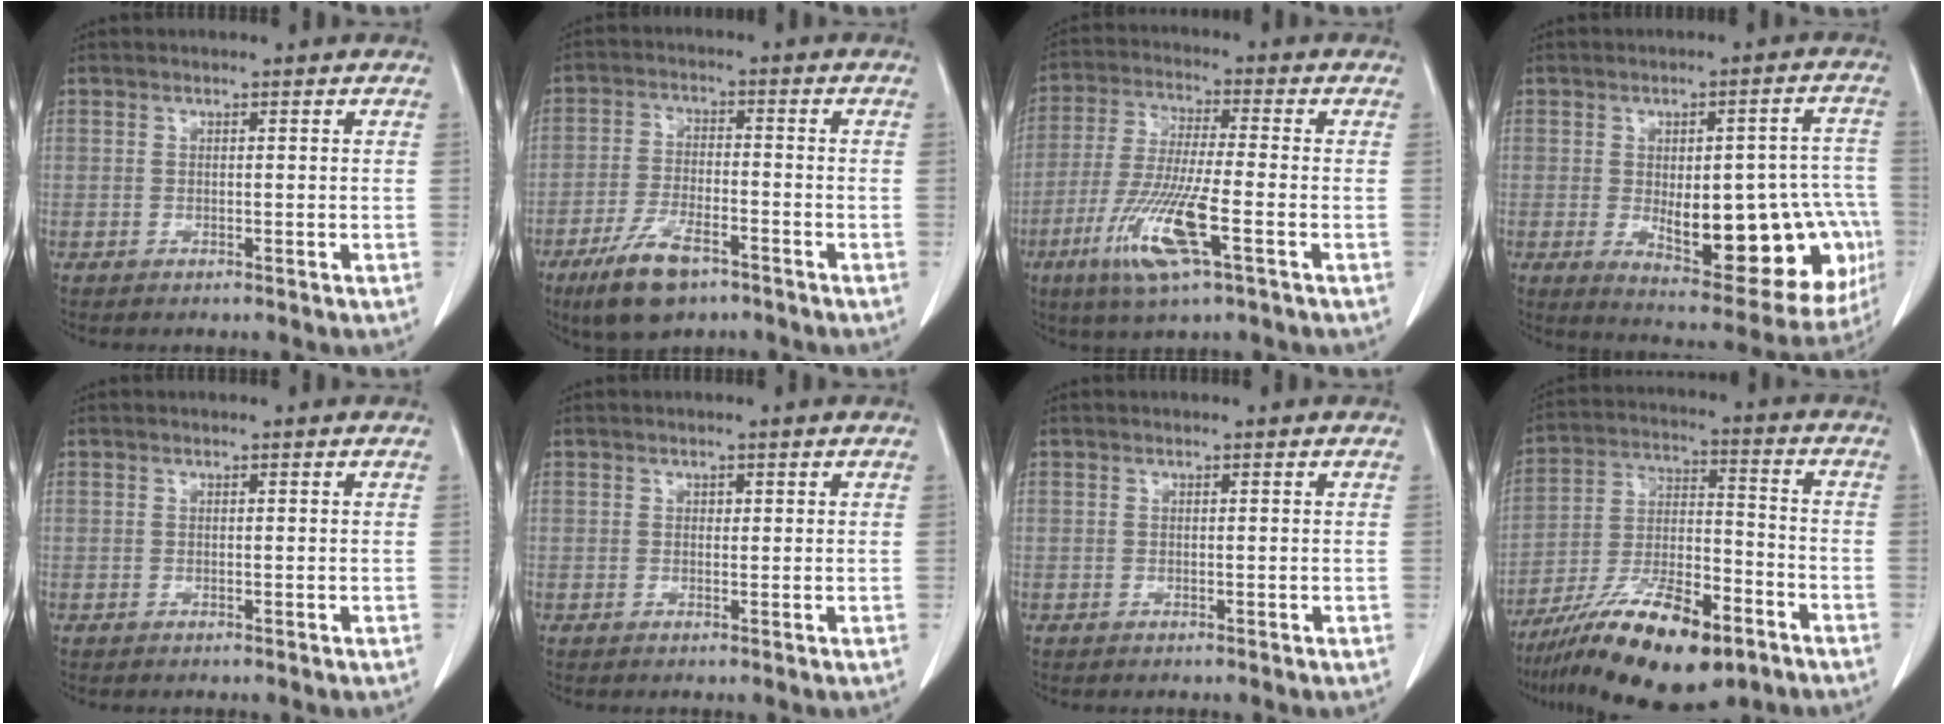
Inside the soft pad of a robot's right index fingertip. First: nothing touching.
{"total": 9.1, "force": [-5.9, 3.1, 6.2], "torque": [-0.128, -0.012, -0.104]}
{"total": 12.2, "force": [-5.0, 0.9, 11.1], "torque": [-0.229, -0.025, -0.095]}
{"total": 20.2, "force": [-4.4, 8.0, 18.0], "torque": [-0.164, 0.023, -0.028]}
{"total": 0.0}
{"total": 0.6, "force": [0.3, 0.5, 0.2], "torque": [0.001, 0.000, 0.002]}
{"total": 0.0}
{"total": 18.5, "force": [-12.0, 5.4, 13.1], "torque": [-0.232, -0.011, -0.208]}